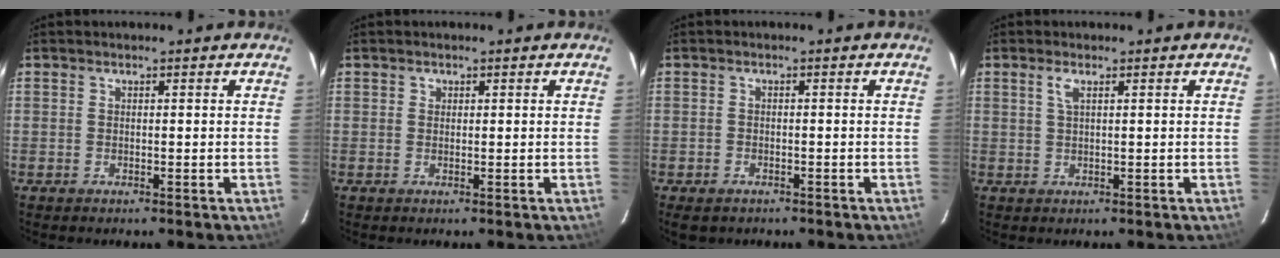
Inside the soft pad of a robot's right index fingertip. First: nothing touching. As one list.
[{"total": 0.6, "force": [0.2, 0.6, 0.0], "torque": [0.004, 0.004, 0.002]}, {"total": 3.2, "force": [-2.2, 2.0, 1.1], "torque": [-0.029, -0.007, -0.034]}, {"total": 1.6, "force": [0.8, 0.3, 1.4], "torque": [-0.029, 0.003, 0.015]}]